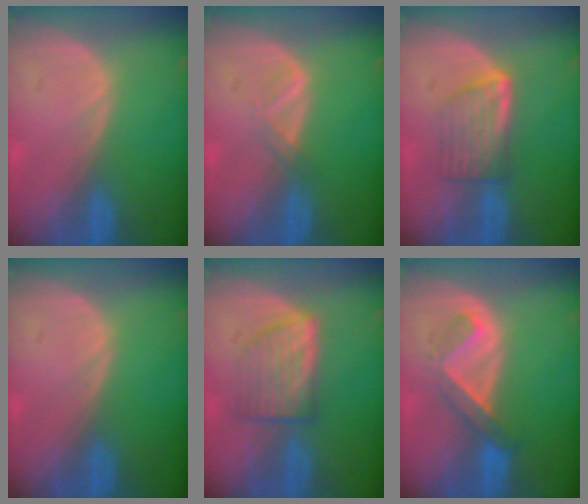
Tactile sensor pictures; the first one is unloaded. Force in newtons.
{"total": 1.8, "press": 1.7, "slide": 0.3}
{"total": 5.9, "press": 5.5, "slide": 2.2}
{"total": 0.0}
{"total": 5.9, "press": 5.7, "slide": 1.4}
{"total": 5.2, "press": 4.6, "slide": 2.4}